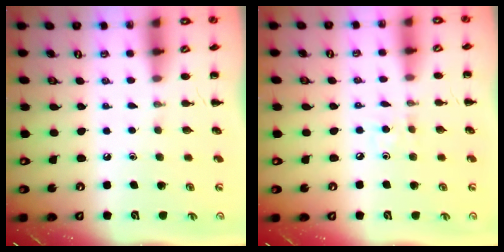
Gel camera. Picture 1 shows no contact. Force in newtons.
{"total": 3.4, "press": 3.2, "slide": 1.2}